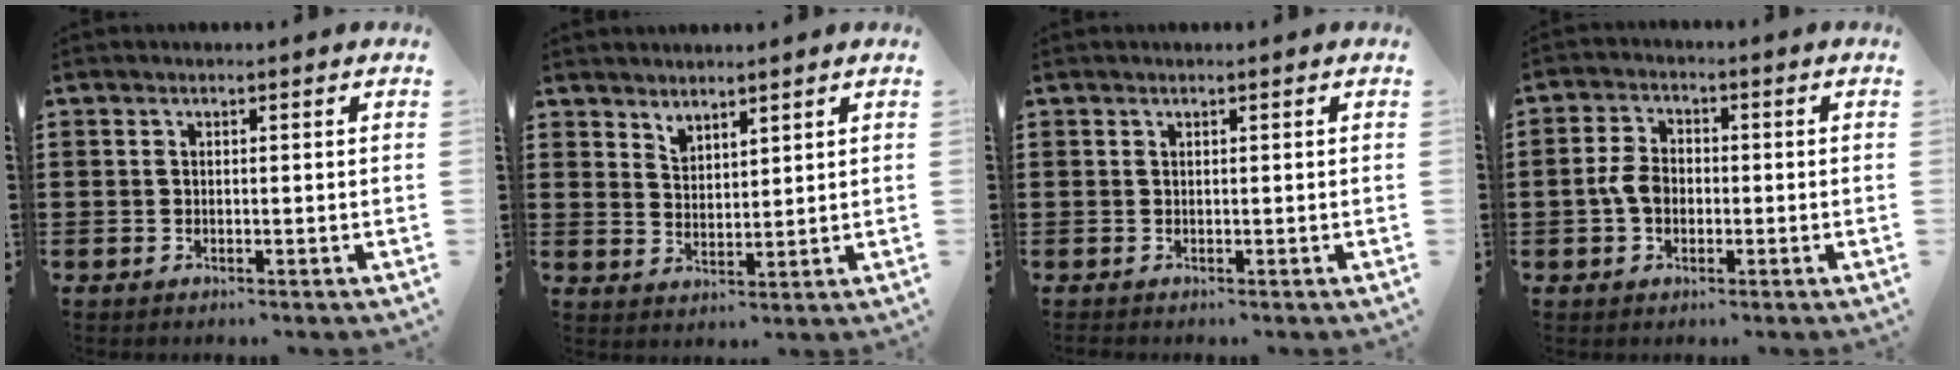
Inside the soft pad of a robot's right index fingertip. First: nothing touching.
{"total": 2.8, "force": [2.8, 0.4, -0.3], "torque": [-0.002, -0.004, 0.055]}
{"total": 0.0}
{"total": 4.1, "force": [-0.8, 2.8, 2.9], "torque": [-0.070, 0.001, -0.019]}